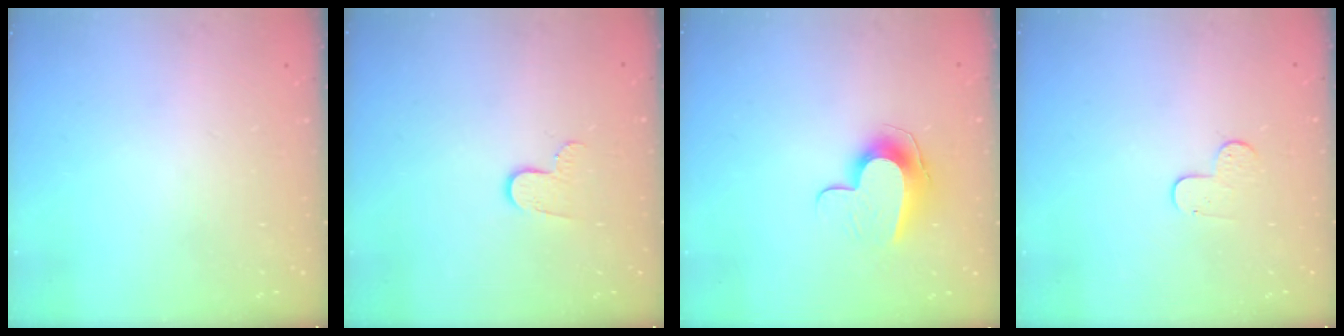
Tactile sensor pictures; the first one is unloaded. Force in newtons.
{"total": 6.2, "press": 6.2, "slide": 0.6}
{"total": 10.4, "press": 10.4, "slide": 0.5}
{"total": 5.9, "press": 5.8, "slide": 0.6}